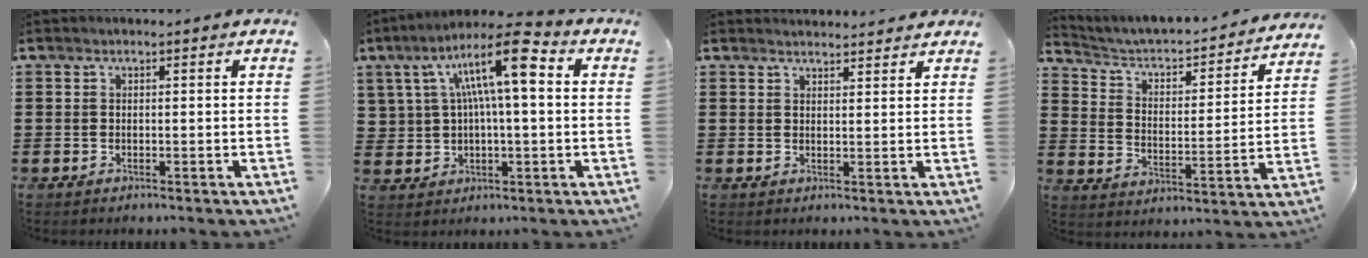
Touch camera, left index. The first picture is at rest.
{"total": 12.2, "force": [4.1, 4.4, 10.6], "torque": [-0.189, -0.003, 0.068]}
{"total": 1.9, "force": [1.9, 0.2, -0.1], "torque": [-0.004, -0.001, 0.037]}
{"total": 3.0, "force": [2.6, 1.1, 1.0], "torque": [-0.039, -0.027, 0.031]}